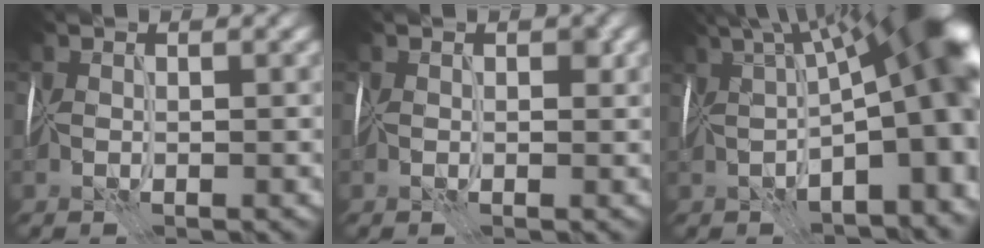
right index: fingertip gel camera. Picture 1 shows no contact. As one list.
[{"total": 1.2, "force": [0.4, 0.9, 0.7], "torque": [-0.004, 0.001, 0.003]}, {"total": 17.8, "force": [0.1, 7.2, 16.3], "torque": [-0.200, 0.010, 0.020]}]